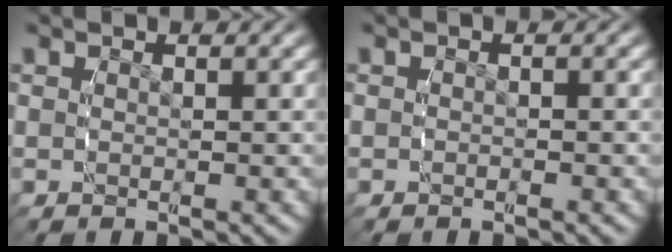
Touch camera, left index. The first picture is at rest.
{"total": 0.8, "force": [-0.8, 0.0, 0.0], "torque": [-0.001, -0.001, -0.013]}